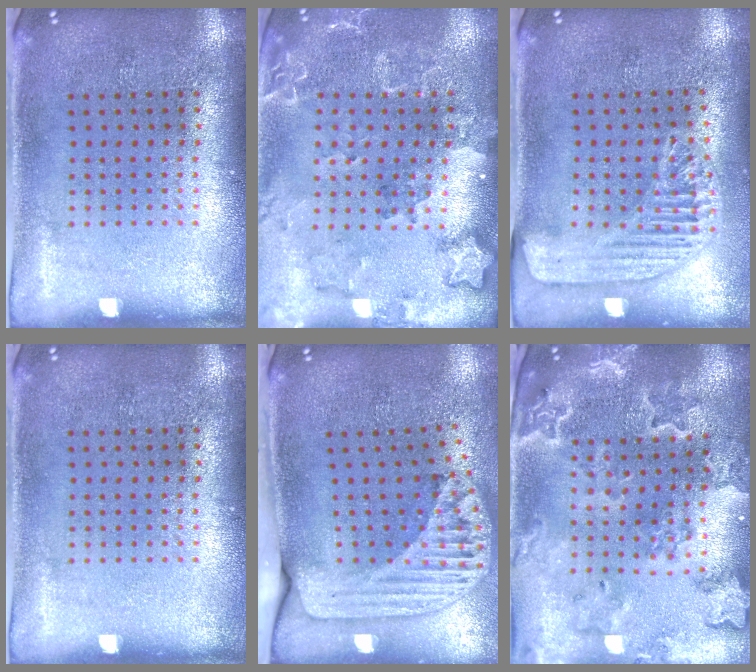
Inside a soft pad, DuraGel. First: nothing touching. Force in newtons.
{"total": 2.0, "press": 1.9, "slide": 0.5}
{"total": 1.6, "press": 1.6, "slide": 0.4}
{"total": 0.0}
{"total": 2.4, "press": 1.7, "slide": 1.7}
{"total": 2.3, "press": 2.2, "slide": 0.5}